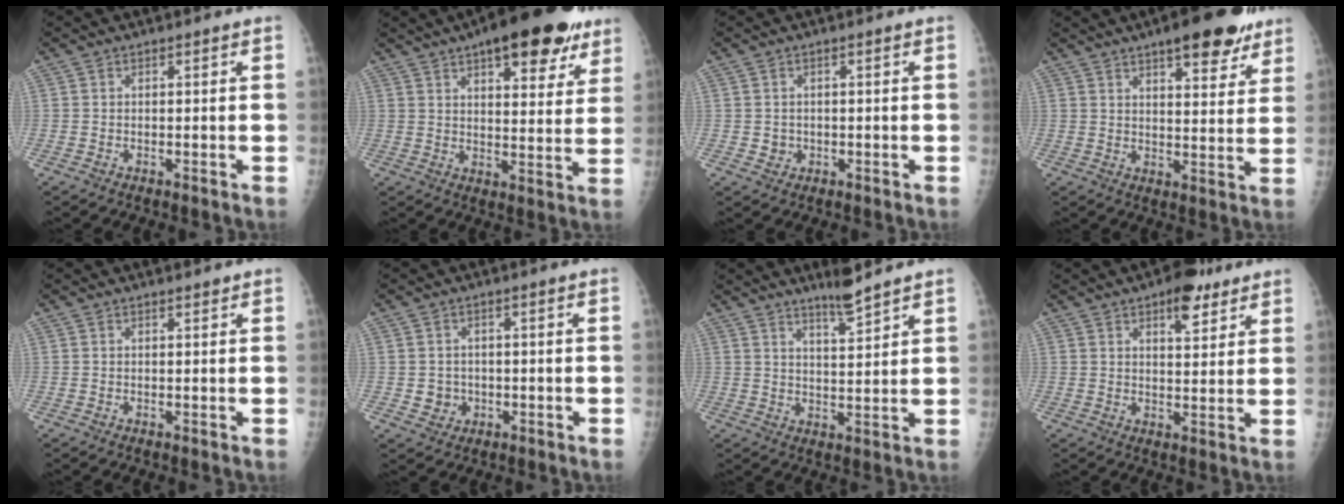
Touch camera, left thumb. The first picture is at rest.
{"total": 18.9, "force": [11.2, 7.3, 13.3], "torque": [-0.150, -0.025, 0.156]}
{"total": 1.9, "force": [-0.5, 1.8, 0.2], "torque": [0.009, 0.004, -0.004]}
{"total": 13.1, "force": [8.4, 4.5, 9.0], "torque": [-0.087, -0.034, 0.115]}
{"total": 0.7, "force": [0.5, 0.2, 0.5], "torque": [-0.006, -0.001, 0.007]}
{"total": 3.4, "force": [-0.9, 3.2, 0.6], "torque": [0.012, 0.004, -0.007]}
{"total": 5.4, "force": [4.5, 0.2, 3.0], "torque": [-0.045, -0.038, 0.078]}
{"total": 7.7, "force": [4.6, 3.3, 5.2], "torque": [-0.051, -0.021, 0.061]}